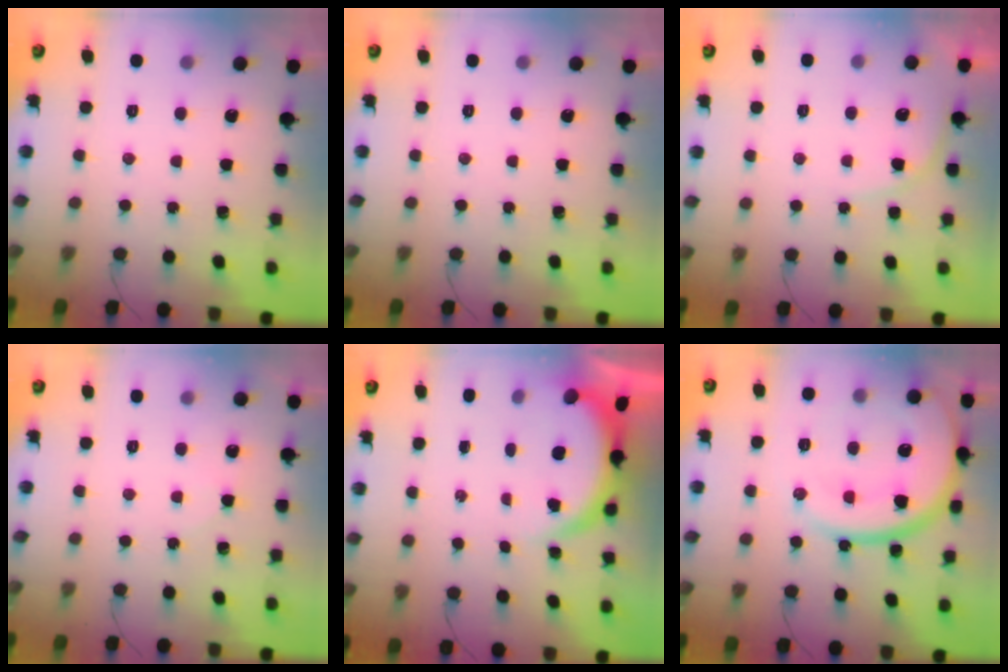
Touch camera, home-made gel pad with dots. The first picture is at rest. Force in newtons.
{"total": 0.0}
{"total": 6.1, "press": 6.1, "slide": 0.7}
{"total": 3.0, "press": 2.6, "slide": 1.5}
{"total": 4.4, "press": 4.4, "slide": 0.0}
{"total": 21.0, "press": 20.9, "slide": 2.2}